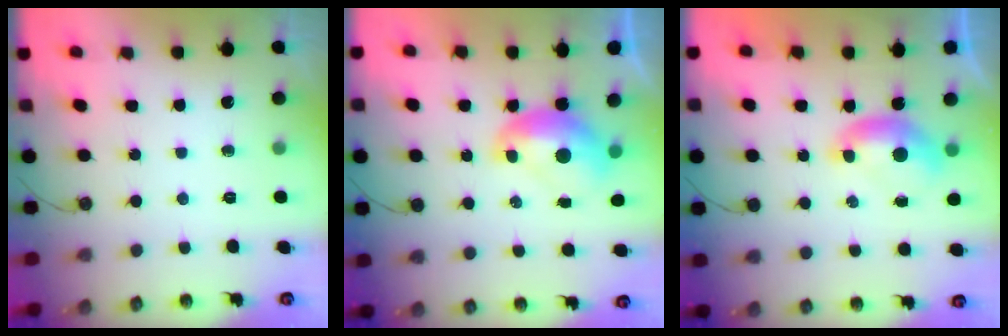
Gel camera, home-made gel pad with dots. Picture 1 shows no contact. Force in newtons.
{"total": 2.1, "press": 2.1, "slide": 0.3}
{"total": 0.6, "press": 0.3, "slide": 0.5}